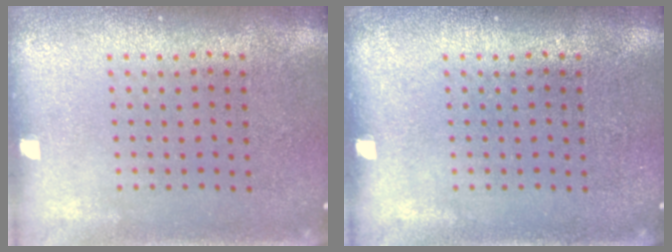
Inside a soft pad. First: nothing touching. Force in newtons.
{"total": 0.0}